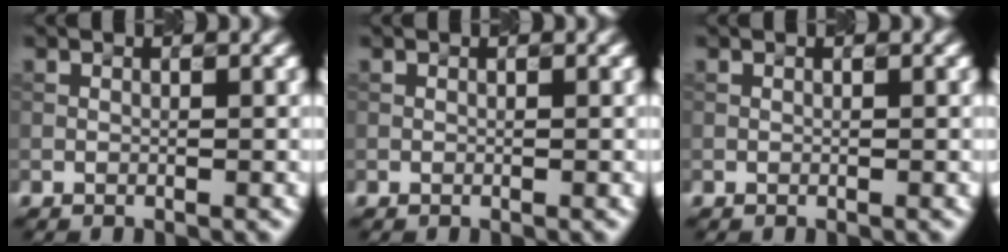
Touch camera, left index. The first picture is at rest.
{"total": 0.0}
{"total": 0.0}